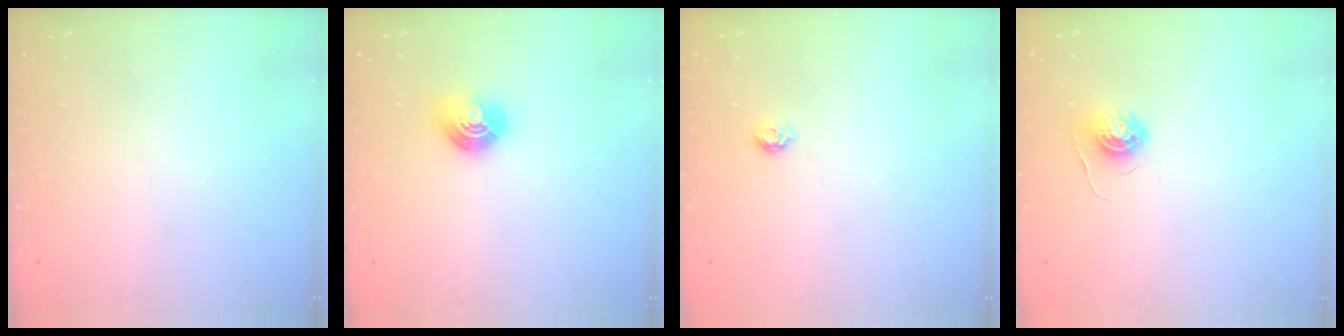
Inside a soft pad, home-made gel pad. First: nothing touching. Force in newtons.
{"total": 8.1, "press": 8.0, "slide": 1.1}
{"total": 3.9, "press": 3.9, "slide": 0.5}
{"total": 4.6, "press": 4.6, "slide": 0.4}